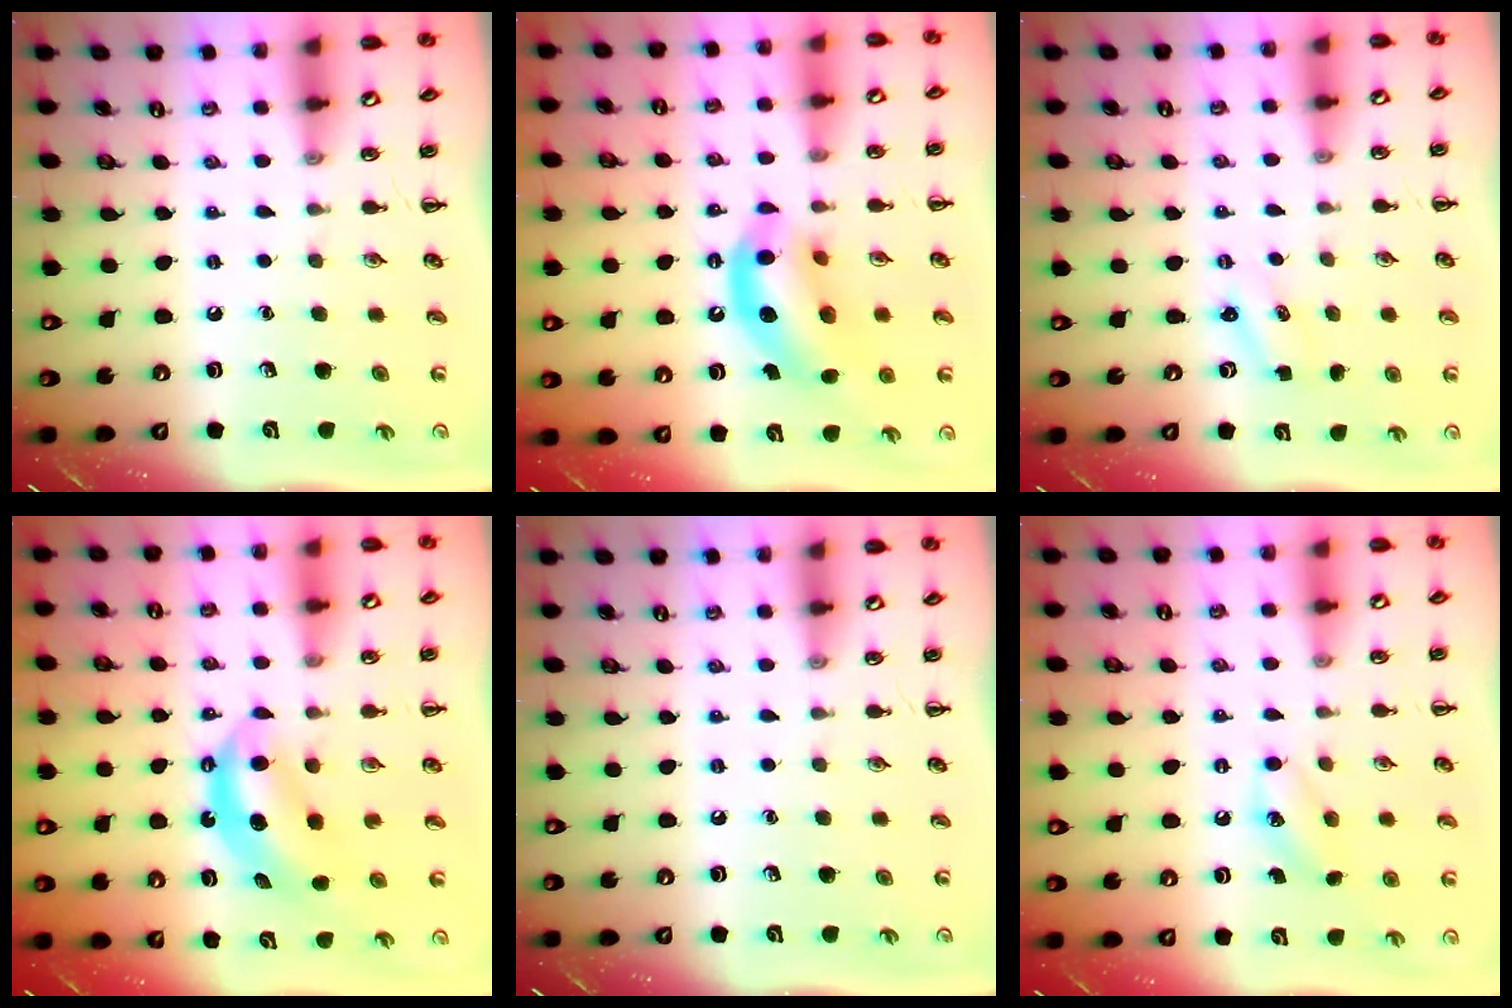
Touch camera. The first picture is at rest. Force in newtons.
{"total": 13.1, "press": 12.7, "slide": 3.4}
{"total": 1.2, "press": 1.2, "slide": 0.4}
{"total": 6.5, "press": 6.5, "slide": 0.5}
{"total": 0.0}
{"total": 8.0, "press": 7.8, "slide": 1.8}